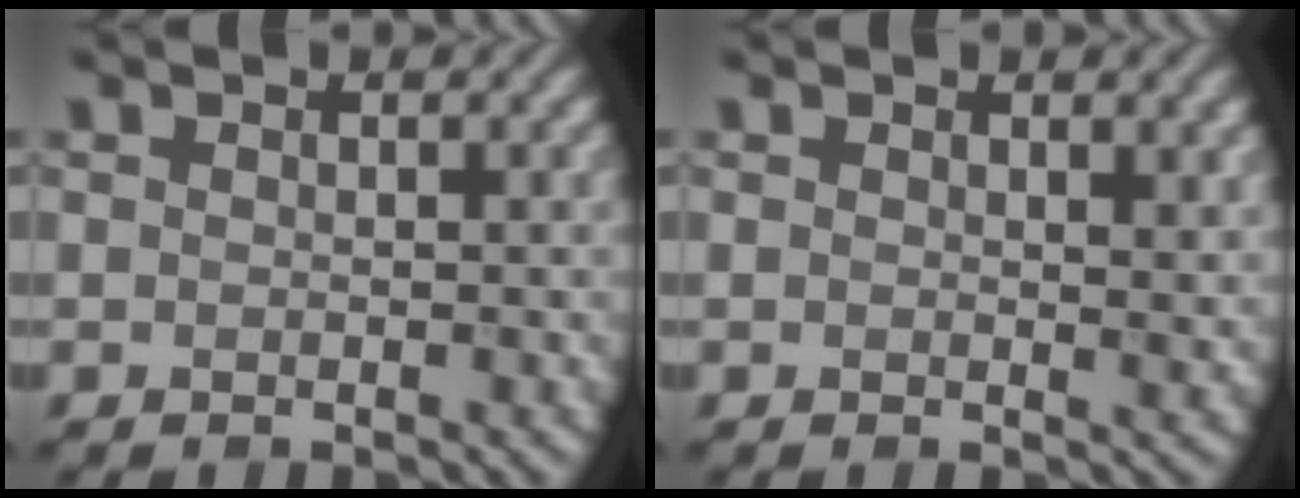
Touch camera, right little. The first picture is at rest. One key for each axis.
{"total": 1.8, "fx": 1.0, "fy": 0.5, "fz": 1.4, "tx": -0.015, "ty": -0.006, "tz": 0.018}